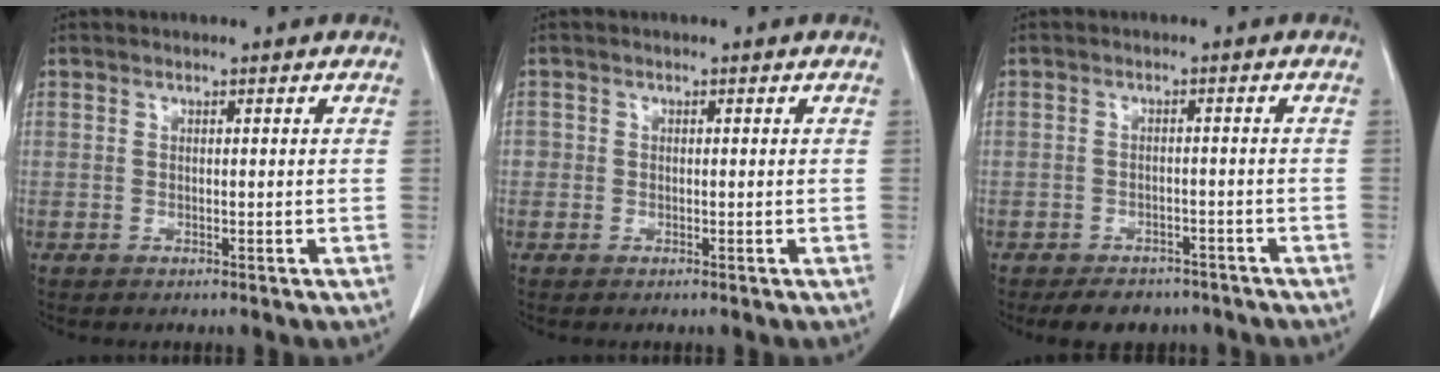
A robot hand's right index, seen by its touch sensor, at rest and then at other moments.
{"total": 1.0, "force": [-0.1, 1.0, 0.2], "torque": [0.007, 0.004, -0.004]}
{"total": 6.0, "force": [-4.9, 3.2, 1.4], "torque": [-0.011, 0.007, -0.065]}